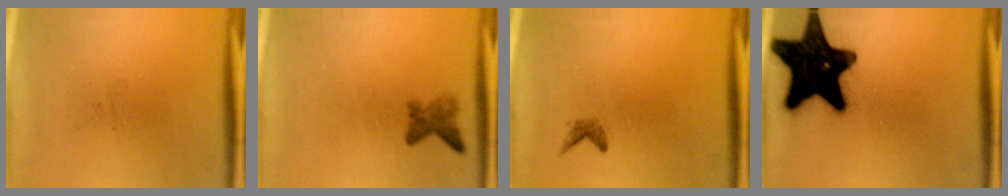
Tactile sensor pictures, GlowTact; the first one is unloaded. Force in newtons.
{"total": 2.0}
{"total": 0.9}
{"total": 19.5}